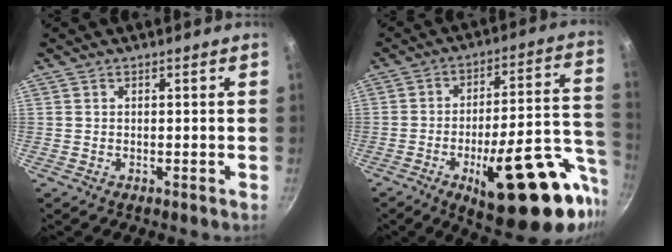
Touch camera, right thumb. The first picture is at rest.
{"total": 24.8, "force": [-9.7, 8.1, 21.4], "torque": [-0.255, 0.031, -0.132]}